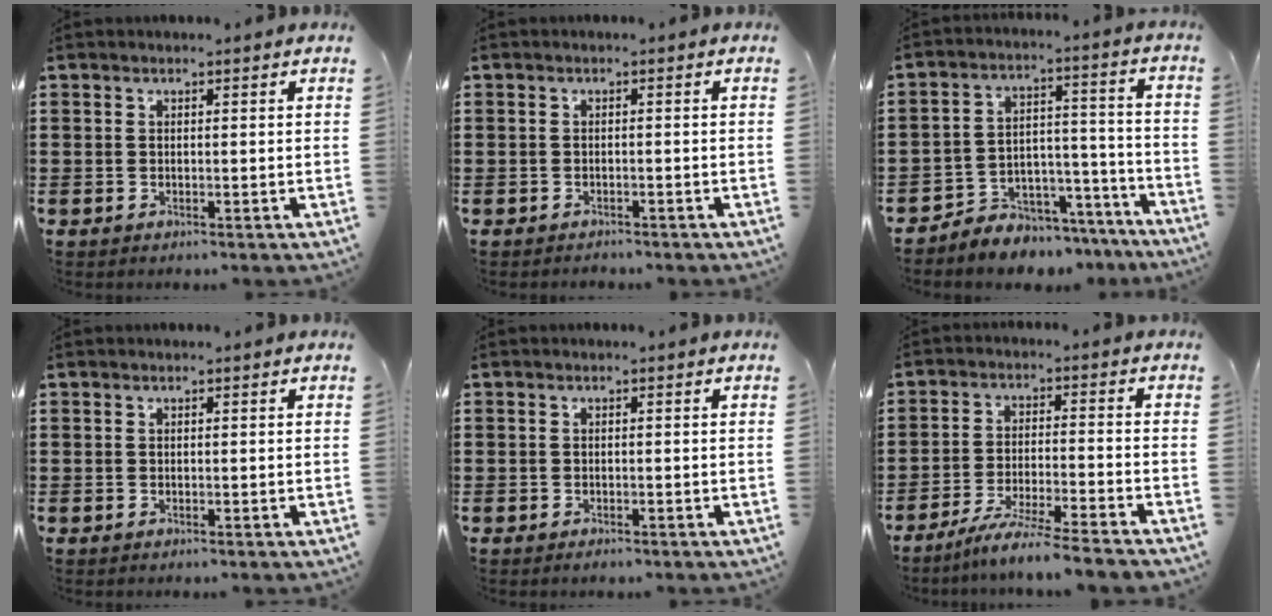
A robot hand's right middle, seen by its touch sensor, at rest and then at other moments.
{"total": 1.1, "force": [-1.0, 0.3, -0.2], "torque": [0.002, 0.002, -0.022]}
{"total": 5.7, "force": [-5.3, 2.0, -0.1], "torque": [0.000, 0.015, -0.106]}
{"total": 0.0}
{"total": 0.8, "force": [-0.7, 0.4, 0.0], "torque": [-0.001, 0.000, -0.015]}
{"total": 6.7, "force": [-6.1, -0.8, 2.7], "torque": [-0.060, -0.023, -0.118]}